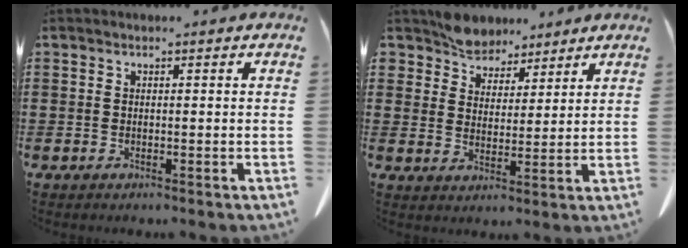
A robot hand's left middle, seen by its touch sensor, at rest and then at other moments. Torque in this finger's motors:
{"motor_torque": [1.65, 0.48, 0.15, 0.11]}